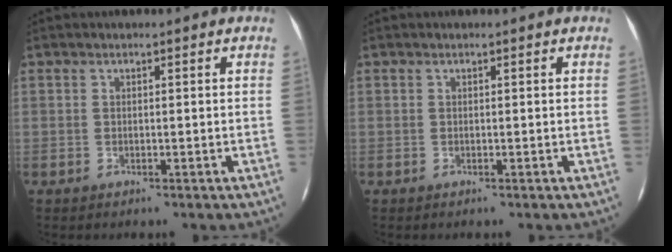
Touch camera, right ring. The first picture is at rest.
{"total": 0.0}